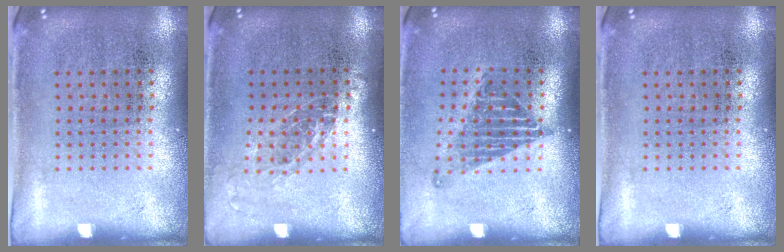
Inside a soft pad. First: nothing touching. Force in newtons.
{"total": 1.1, "press": 1.0, "slide": 0.5}
{"total": 1.3, "press": 1.1, "slide": 0.8}
{"total": 0.0}